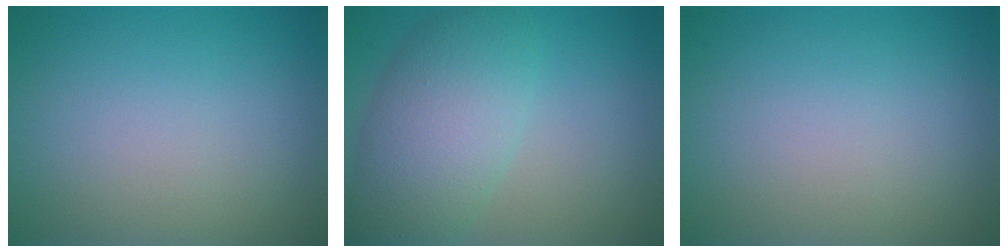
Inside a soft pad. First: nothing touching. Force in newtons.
{"total": 6.5, "press": 6.5, "slide": 0.2}
{"total": 0.0}